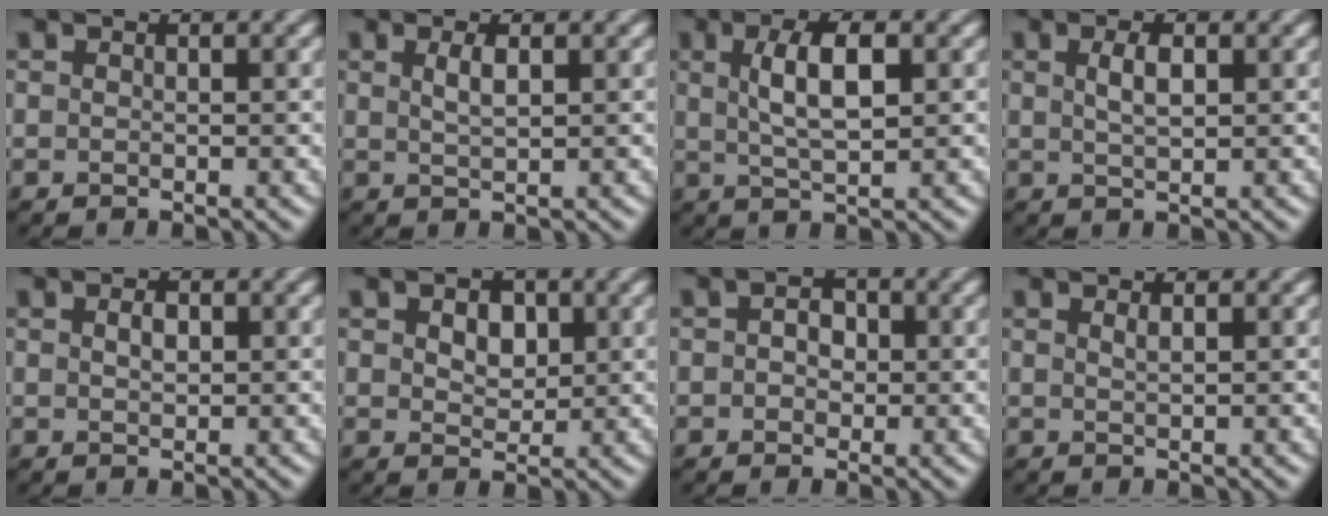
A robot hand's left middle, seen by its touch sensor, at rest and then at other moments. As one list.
[{"total": 1.6, "force": [0.6, 0.5, 1.4], "torque": [-0.026, 0.002, 0.012]}, {"total": 4.6, "force": [1.1, 1.5, 4.2], "torque": [-0.083, 0.005, 0.021]}, {"total": 2.0, "force": [0.6, 0.7, 1.8], "torque": [-0.037, 0.002, 0.013]}, {"total": 1.3, "force": [0.3, 0.7, 1.0], "torque": [-0.018, 0.002, 0.007]}, {"total": 3.2, "force": [1.0, 2.1, 2.2], "torque": [-0.034, 0.004, 0.012]}, {"total": 2.3, "force": [0.3, 1.8, 1.5], "torque": [-0.016, 0.006, -0.010]}, {"total": 0.8, "force": [0.4, 0.2, 0.6], "torque": [-0.007, 0.001, 0.007]}]